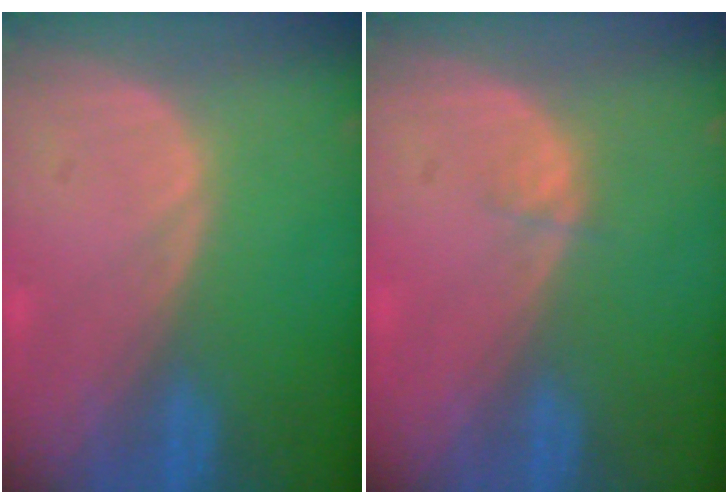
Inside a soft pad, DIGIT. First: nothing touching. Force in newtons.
{"total": 0.8, "press": 0.7, "slide": 0.4}